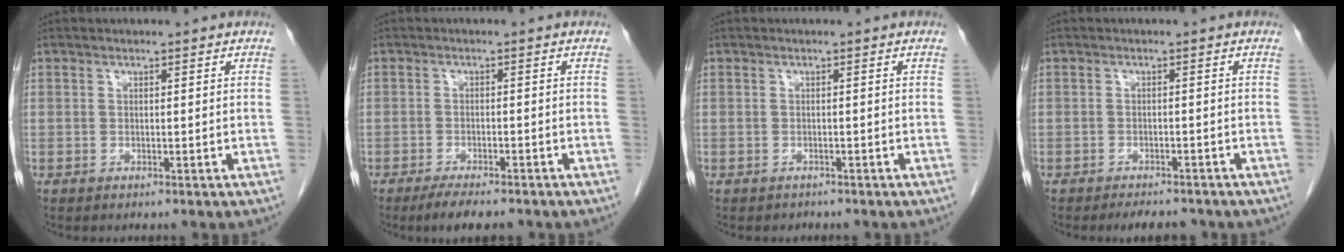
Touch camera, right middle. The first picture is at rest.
{"total": 5.1, "force": [-4.2, 1.2, 2.8], "torque": [-0.045, -0.008, -0.063]}
{"total": 1.1, "force": [-0.9, 0.6, -0.1], "torque": [-0.011, 0.000, -0.015]}
{"total": 4.2, "force": [-3.7, 1.3, 1.4], "torque": [-0.017, -0.004, -0.050]}